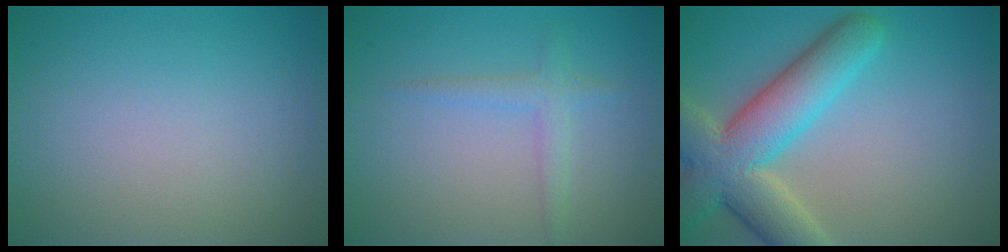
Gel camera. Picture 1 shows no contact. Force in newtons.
{"total": 1.8, "press": 1.8, "slide": 0.2}
{"total": 9.0, "press": 9.0, "slide": 0.6}